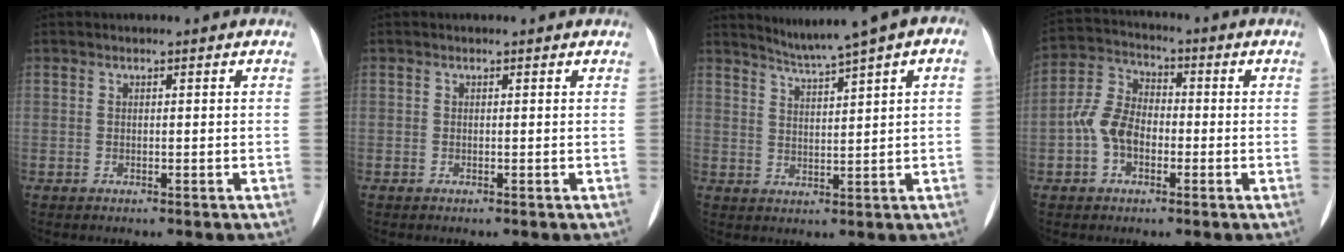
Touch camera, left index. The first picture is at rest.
{"total": 0.0}
{"total": 6.5, "force": [4.3, 0.2, 4.9], "torque": [-0.079, 0.020, 0.073]}
{"total": 7.2, "force": [-1.9, 4.9, 5.0], "torque": [-0.114, 0.025, -0.042]}